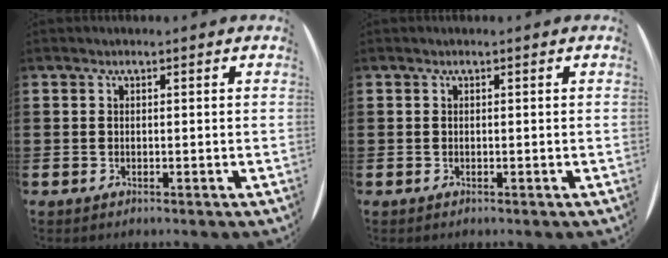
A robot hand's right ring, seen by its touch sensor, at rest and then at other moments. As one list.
[{"total": 0.0}]